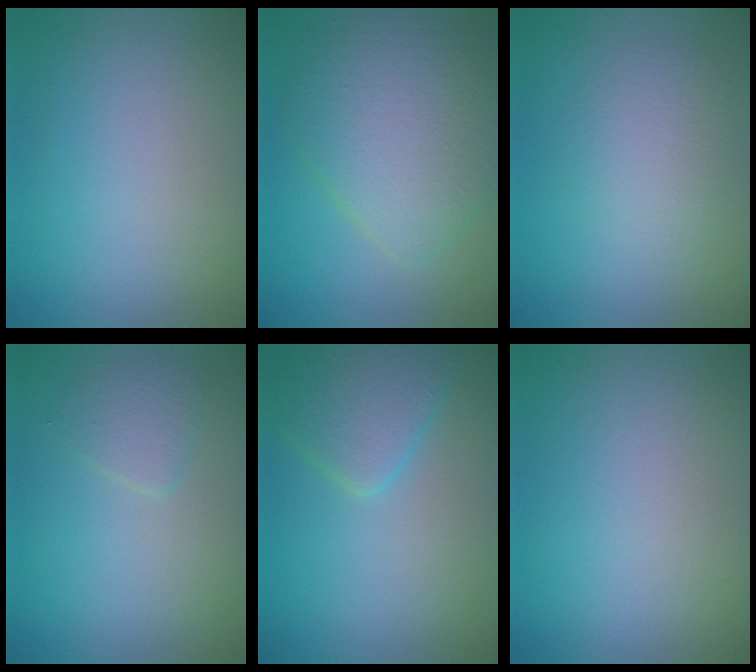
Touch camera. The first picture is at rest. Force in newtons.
{"total": 7.2, "press": 7.2, "slide": 0.2}
{"total": 2.3, "press": 2.3, "slide": 0.1}
{"total": 1.6, "press": 1.6, "slide": 0.1}
{"total": 3.9, "press": 3.9, "slide": 0.2}
{"total": 0.0}